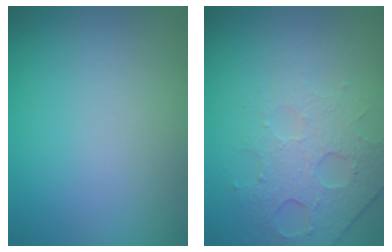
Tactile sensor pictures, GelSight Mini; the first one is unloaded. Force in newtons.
{"total": 4.8, "press": 3.2, "slide": 3.6}